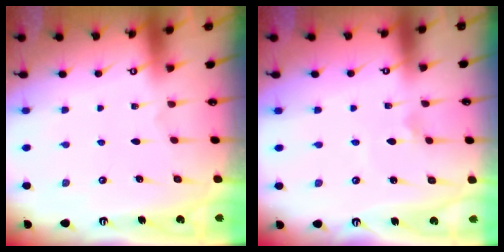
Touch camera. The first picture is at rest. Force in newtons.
{"total": 1.3, "press": 1.2, "slide": 0.4}